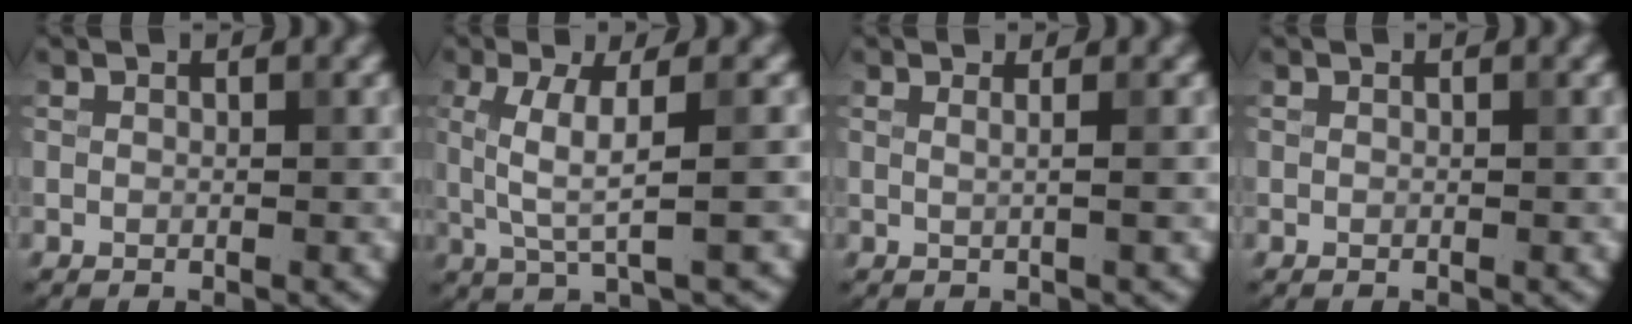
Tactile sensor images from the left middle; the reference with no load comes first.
{"total": 4.5, "force": [0.4, 0.9, 4.4], "torque": [-0.094, 0.002, 0.008]}
{"total": 1.9, "force": [0.6, 0.9, 1.6], "torque": [-0.013, -0.001, -0.015]}
{"total": 0.0}